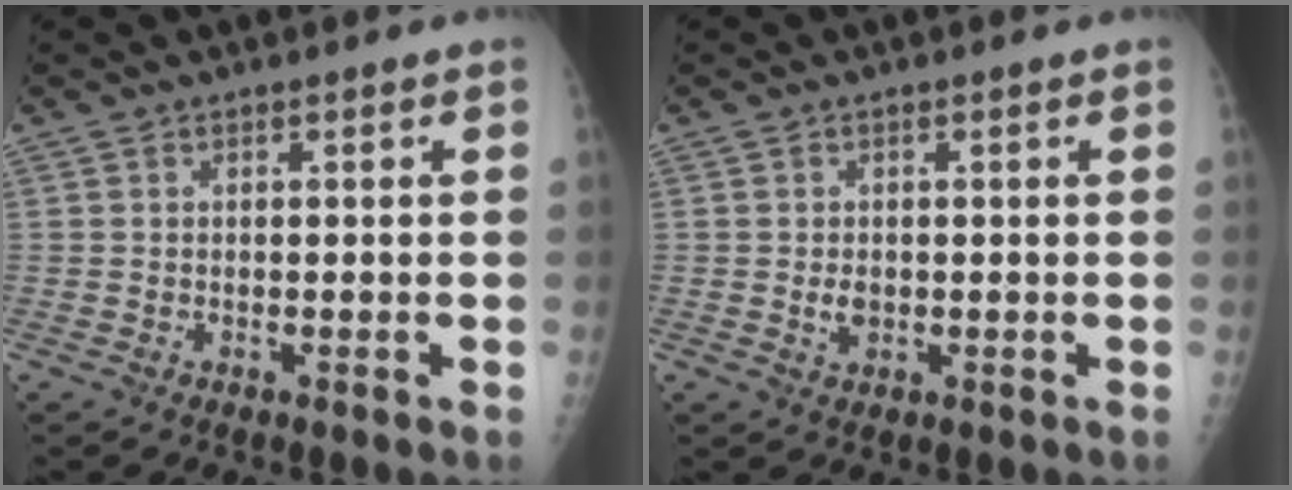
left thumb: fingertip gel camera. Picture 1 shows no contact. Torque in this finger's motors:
{"motor_torque": [-0.08, -0.07, 0.15, 0.20, 0.01]}